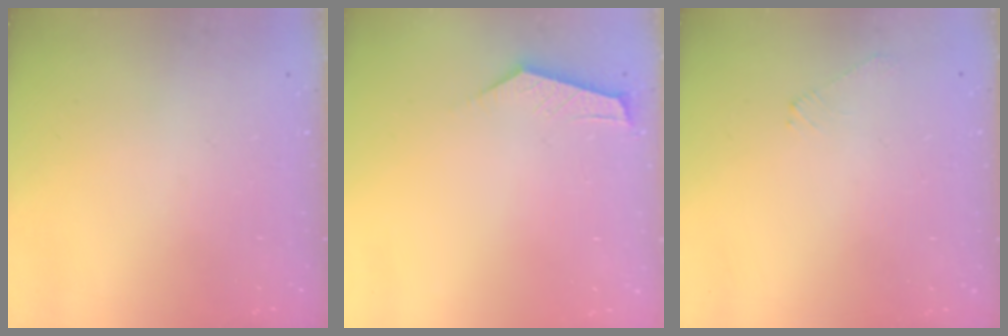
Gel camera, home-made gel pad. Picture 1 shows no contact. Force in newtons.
{"total": 2.6, "press": 2.6, "slide": 0.4}
{"total": 1.7, "press": 1.6, "slide": 0.4}